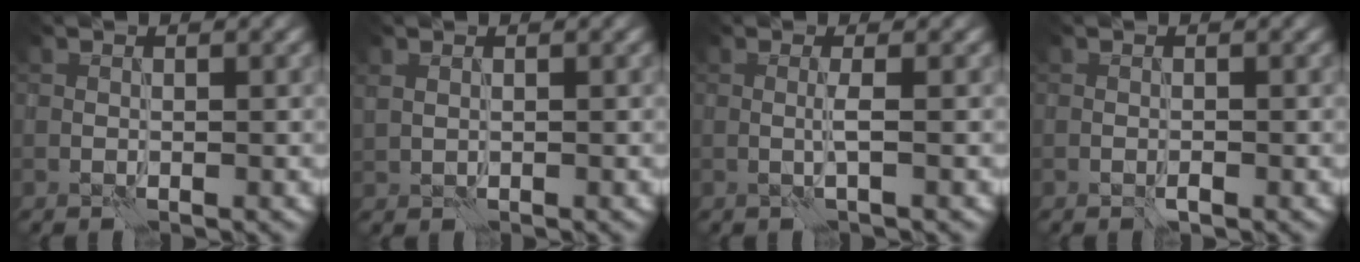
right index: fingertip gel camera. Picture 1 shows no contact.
{"total": 0.7, "force": [0.4, 0.4, 0.4], "torque": [-0.013, 0.003, 0.012]}
{"total": 1.2, "force": [0.0, -0.1, 1.2], "torque": [-0.027, 0.002, -0.005]}
{"total": 0.5, "force": [-0.3, 0.2, 0.4], "torque": [-0.007, 0.002, -0.007]}